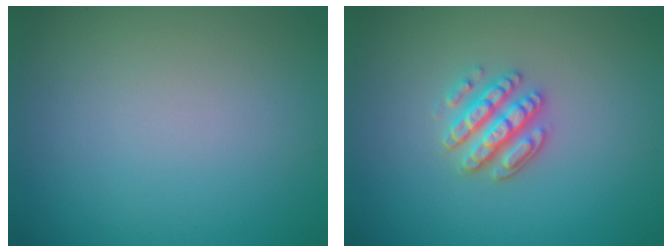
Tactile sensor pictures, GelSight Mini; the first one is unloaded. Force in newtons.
{"total": 3.4, "press": 3.0, "slide": 1.5}